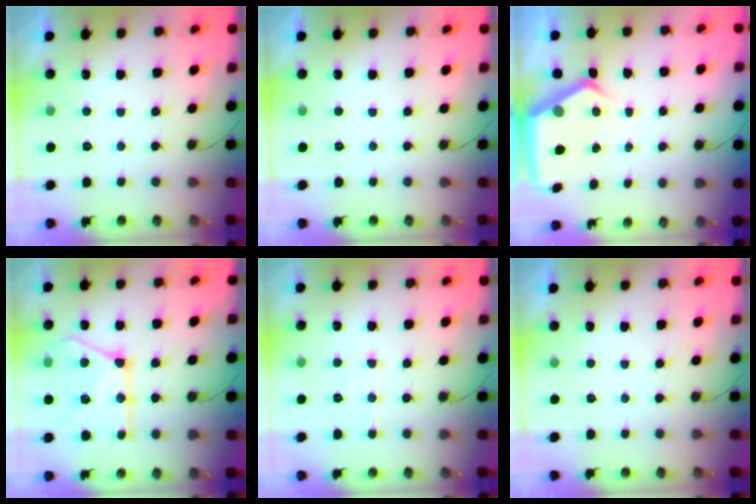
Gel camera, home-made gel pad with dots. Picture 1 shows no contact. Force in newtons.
{"total": 0.0}
{"total": 5.8, "press": 5.8, "slide": 0.6}
{"total": 19.5, "press": 19.4, "slide": 1.7}
{"total": 5.5, "press": 5.5, "slide": 0.5}
{"total": 0.0}